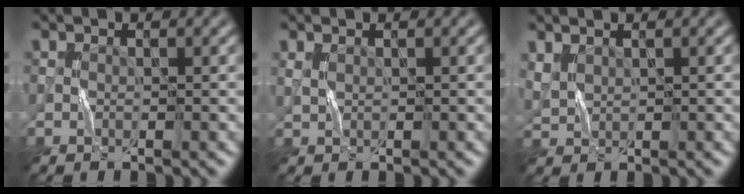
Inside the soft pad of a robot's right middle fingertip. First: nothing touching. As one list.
[{"total": 0.6, "force": [0.4, 0.2, 0.3], "torque": [-0.012, -0.002, 0.012]}, {"total": 1.7, "force": [1.2, 0.8, 0.9], "torque": [-0.026, 0.003, 0.033]}]